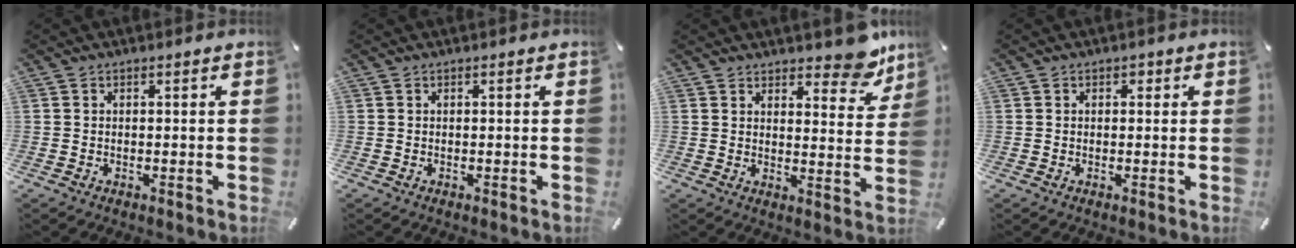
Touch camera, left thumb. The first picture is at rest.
{"total": 0.0}
{"total": 9.3, "force": [7.6, 4.1, 3.5], "torque": [-0.021, -0.059, 0.131]}
{"total": 1.0, "force": [0.2, 0.9, 0.3], "torque": [0.001, 0.003, 0.001]}